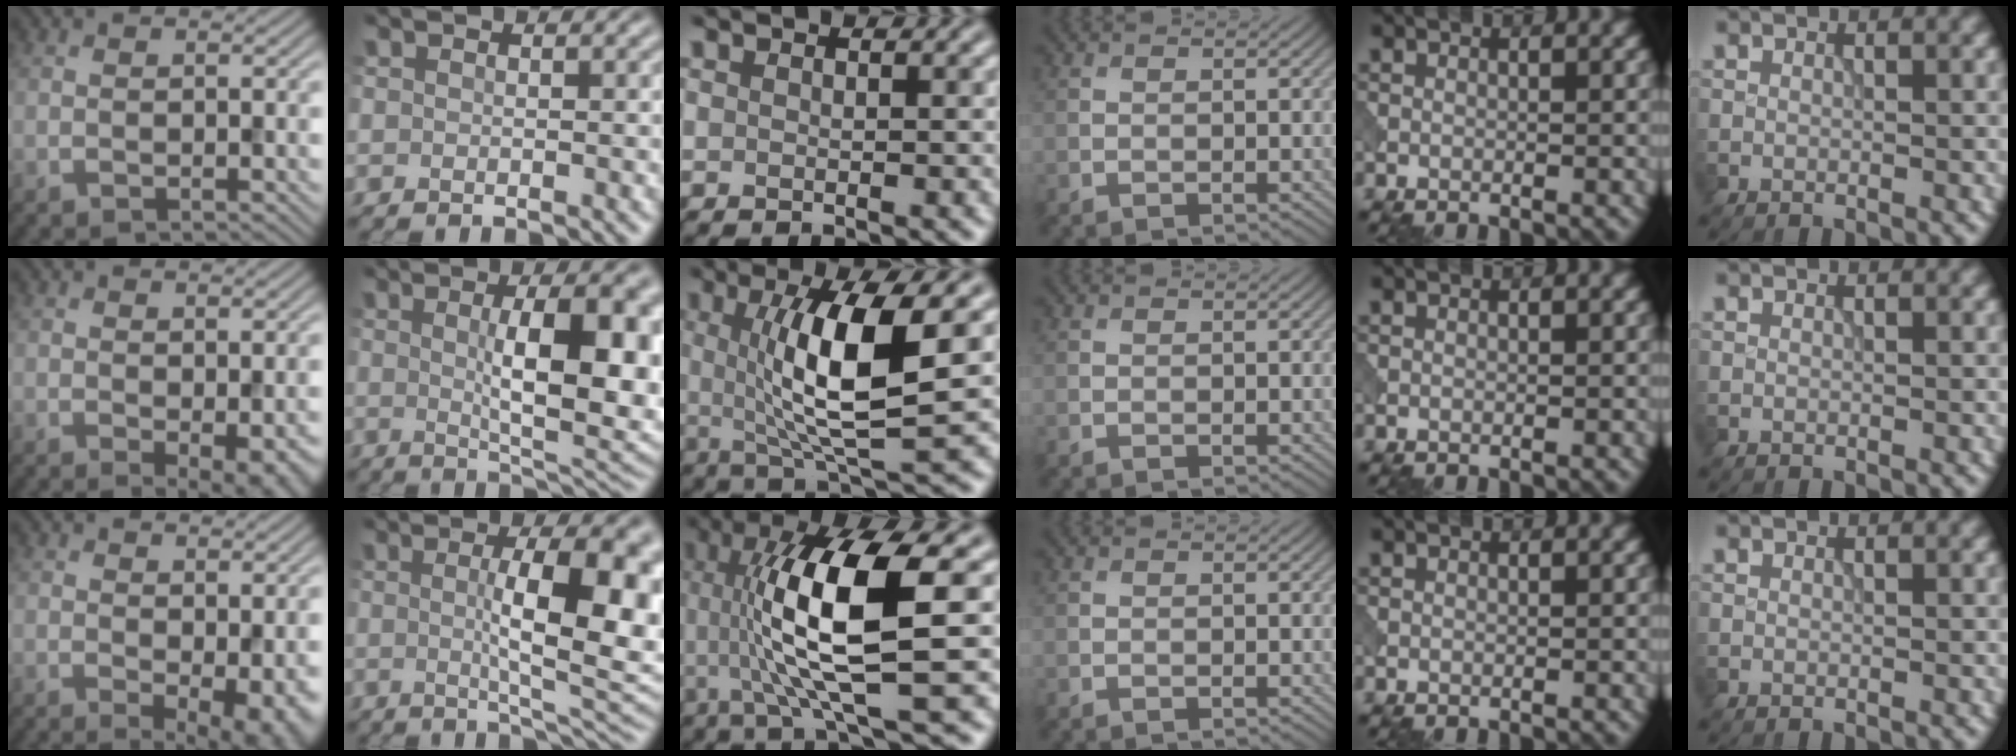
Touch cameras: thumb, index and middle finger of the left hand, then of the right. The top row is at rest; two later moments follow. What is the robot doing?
{"motion": "pour", "object": "beaker"}